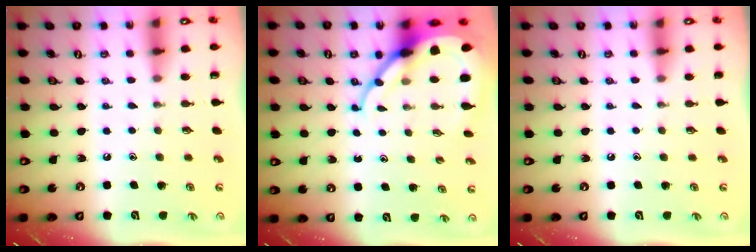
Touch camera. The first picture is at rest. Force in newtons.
{"total": 10.3, "press": 10.3, "slide": 0.9}
{"total": 0.0}